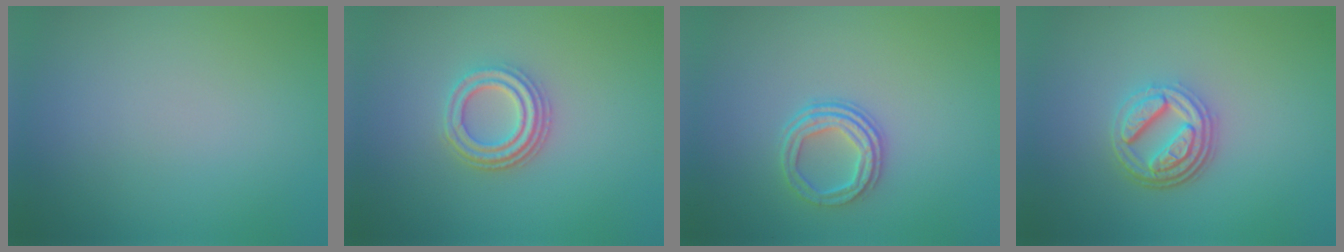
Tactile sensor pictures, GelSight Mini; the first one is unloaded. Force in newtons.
{"total": 3.6, "press": 3.0, "slide": 2.0}
{"total": 3.2, "press": 2.5, "slide": 2.0}
{"total": 4.2, "press": 3.3, "slide": 2.6}